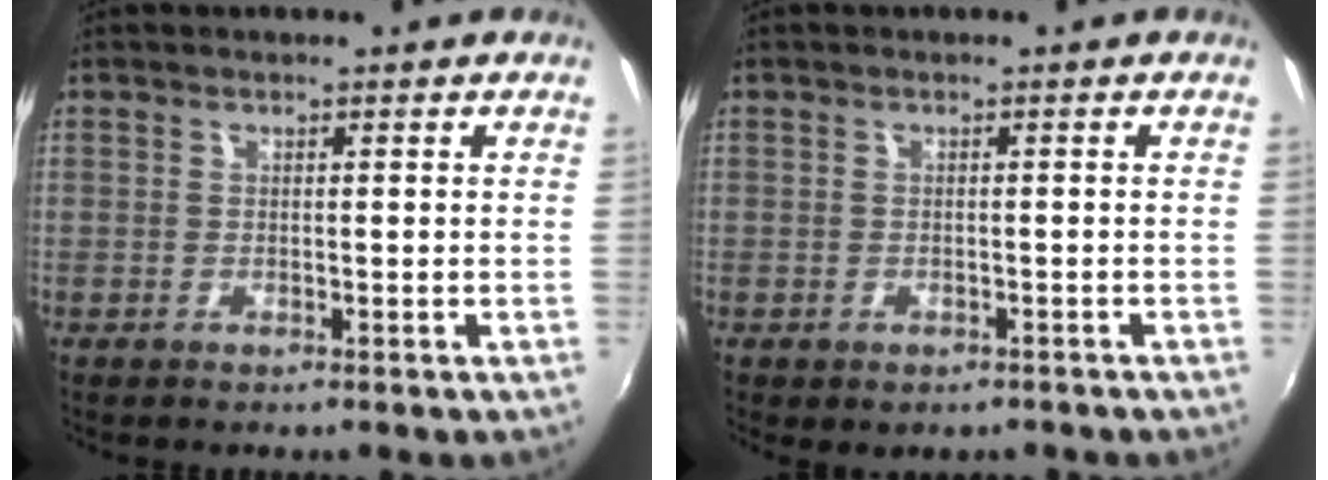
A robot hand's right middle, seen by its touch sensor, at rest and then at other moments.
{"total": 2.1, "force": [-1.2, 1.5, 0.8], "torque": [-0.017, -0.009, -0.015]}